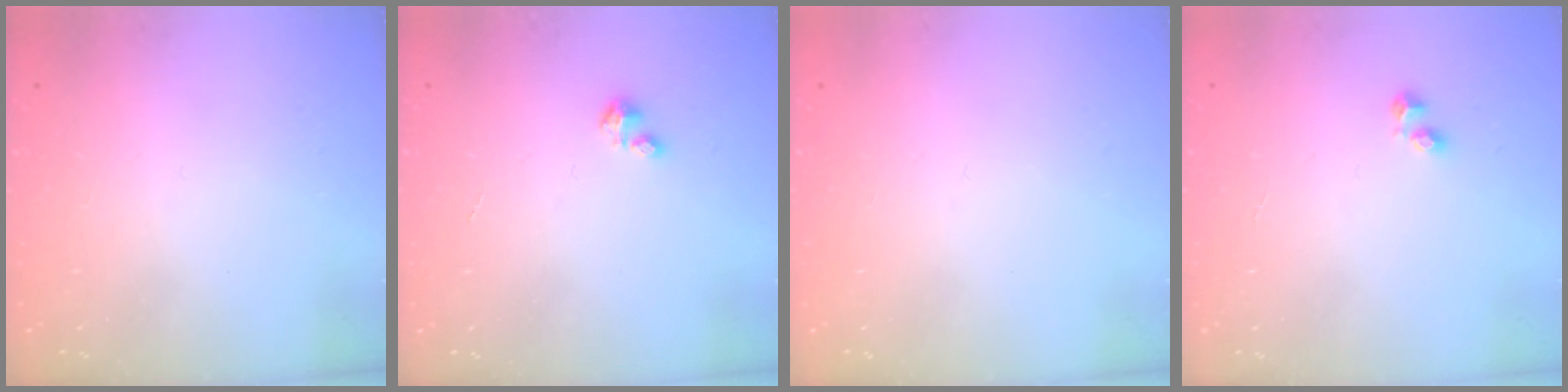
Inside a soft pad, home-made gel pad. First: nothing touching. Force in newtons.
{"total": 1.2, "press": 1.2, "slide": 0.2}
{"total": 0.0}
{"total": 1.7, "press": 1.6, "slide": 0.6}